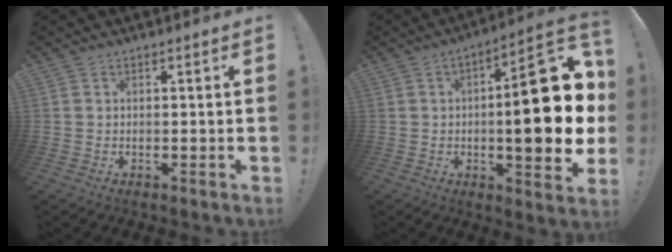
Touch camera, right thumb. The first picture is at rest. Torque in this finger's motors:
{"motor_torque": [0.39, 0.92, 0.81, 0.73, 0.31]}